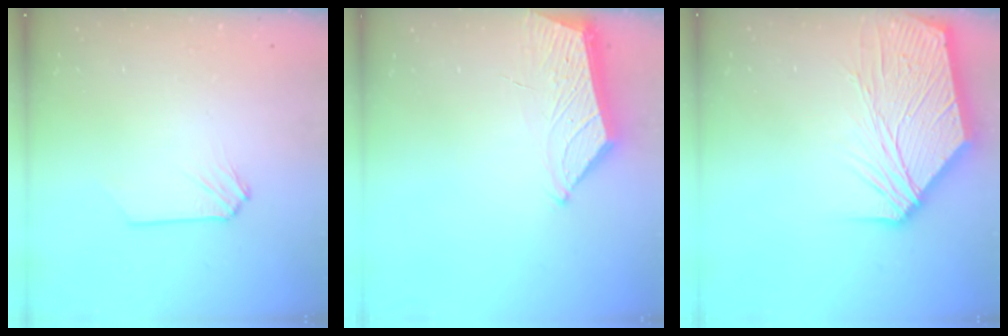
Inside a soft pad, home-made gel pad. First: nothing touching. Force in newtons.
{"total": 4.1, "press": 4.1, "slide": 0.5}
{"total": 19.0, "press": 18.7, "slide": 2.8}